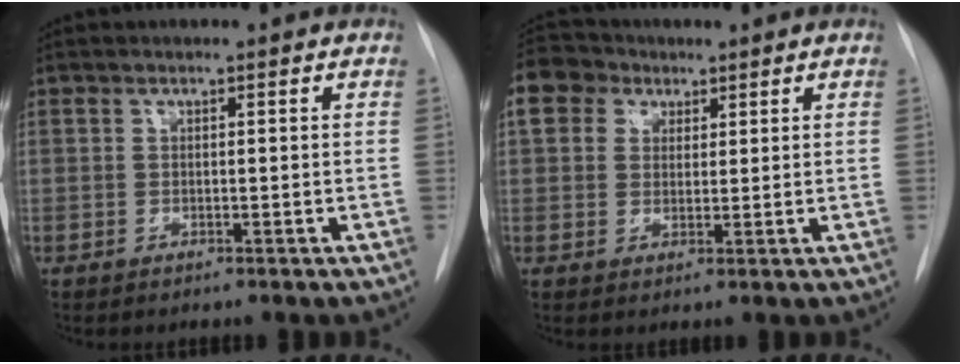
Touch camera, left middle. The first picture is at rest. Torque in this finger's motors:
{"motor_torque": [0.36, -0.35, 0.13, 0.03]}